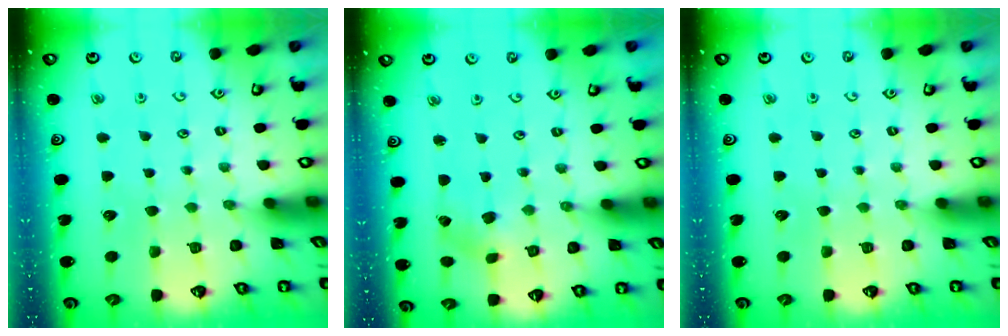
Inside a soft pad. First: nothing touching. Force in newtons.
{"total": 4.3, "press": 4.3, "slide": 0.2}
{"total": 0.0}